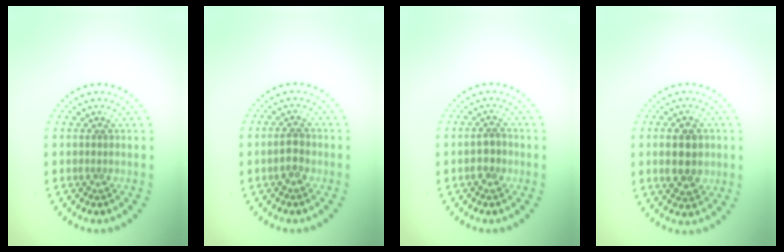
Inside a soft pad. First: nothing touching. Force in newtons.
{"total": 1.8, "press": 1.8, "slide": 0.4}
{"total": 2.0, "press": 1.9, "slide": 0.6}
{"total": 4.7, "press": 4.7, "slide": 0.1}